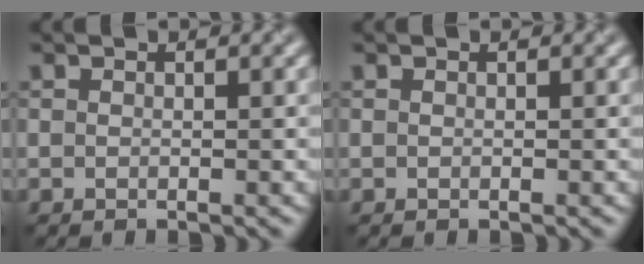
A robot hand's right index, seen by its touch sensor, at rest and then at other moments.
{"total": 0.0}